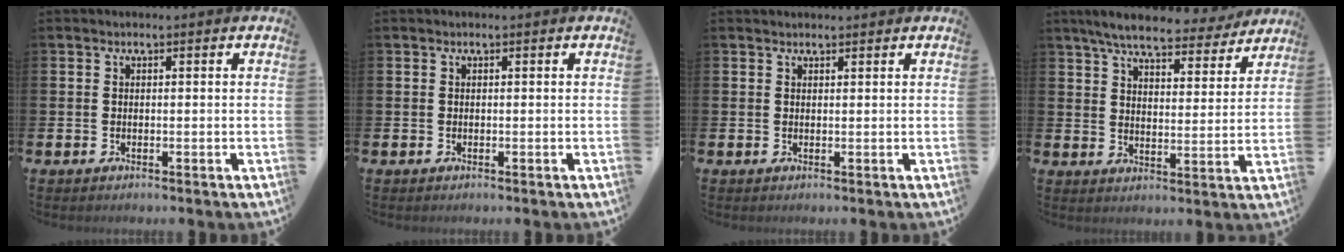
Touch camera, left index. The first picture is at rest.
{"total": 0.0}
{"total": 1.0, "force": [0.9, 0.3, 0.0], "torque": [0.009, -0.001, 0.016]}
{"total": 7.3, "force": [6.7, 1.4, 2.6], "torque": [-0.064, -0.034, 0.114]}